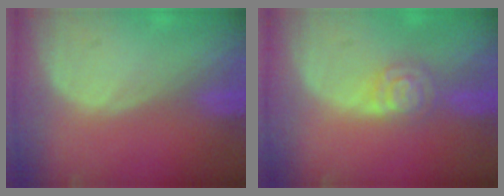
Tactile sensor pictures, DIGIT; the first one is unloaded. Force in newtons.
{"total": 4.9, "press": 4.2, "slide": 2.5}